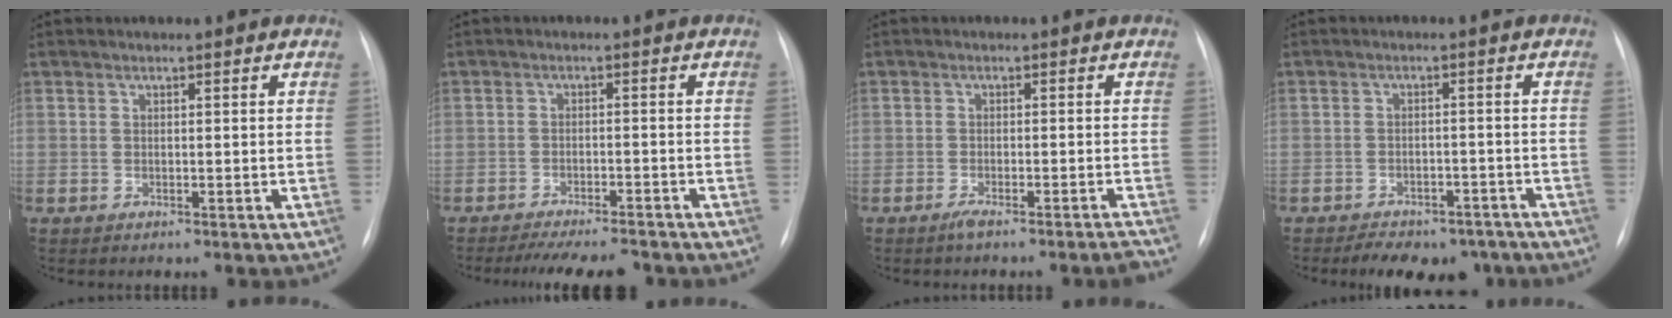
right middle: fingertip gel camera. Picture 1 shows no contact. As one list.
[{"total": 9.1, "force": [-8.3, 1.4, 3.4], "torque": [-0.043, -0.004, -0.116]}, {"total": 3.6, "force": [-3.1, -0.8, 1.7], "torque": [-0.024, 0.002, -0.048]}, {"total": 10.1, "force": [-8.1, 5.0, 3.5], "torque": [-0.042, 0.010, -0.101]}]